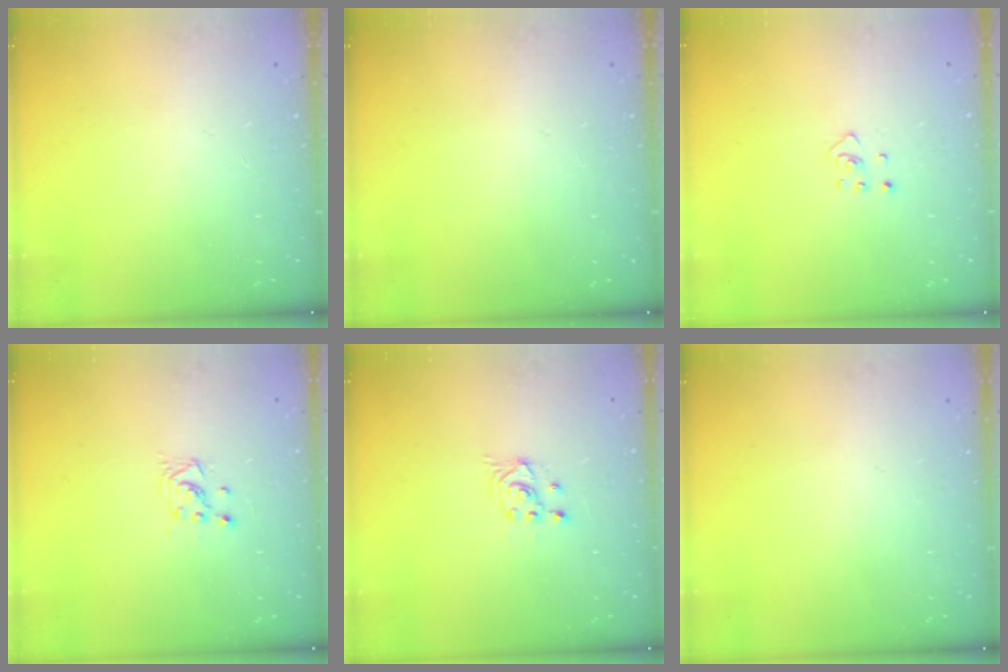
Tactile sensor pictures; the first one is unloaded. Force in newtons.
{"total": 0.0}
{"total": 2.4, "press": 2.3, "slide": 0.4}
{"total": 3.0, "press": 2.9, "slide": 0.5}
{"total": 2.7, "press": 2.7, "slide": 0.2}
{"total": 0.0}